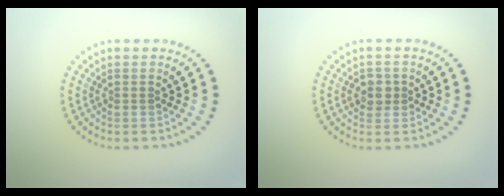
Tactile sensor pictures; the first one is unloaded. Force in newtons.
{"total": 1.7, "press": 1.7, "slide": 0.5}